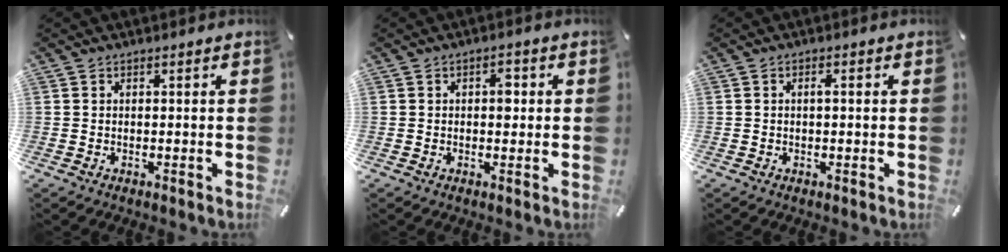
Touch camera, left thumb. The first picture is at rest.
{"total": 2.9, "force": [0.3, 1.8, 2.2], "torque": [-0.022, -0.001, -0.002]}
{"total": 1.4, "force": [0.1, 0.6, 1.2], "torque": [-0.023, 0.003, 0.000]}